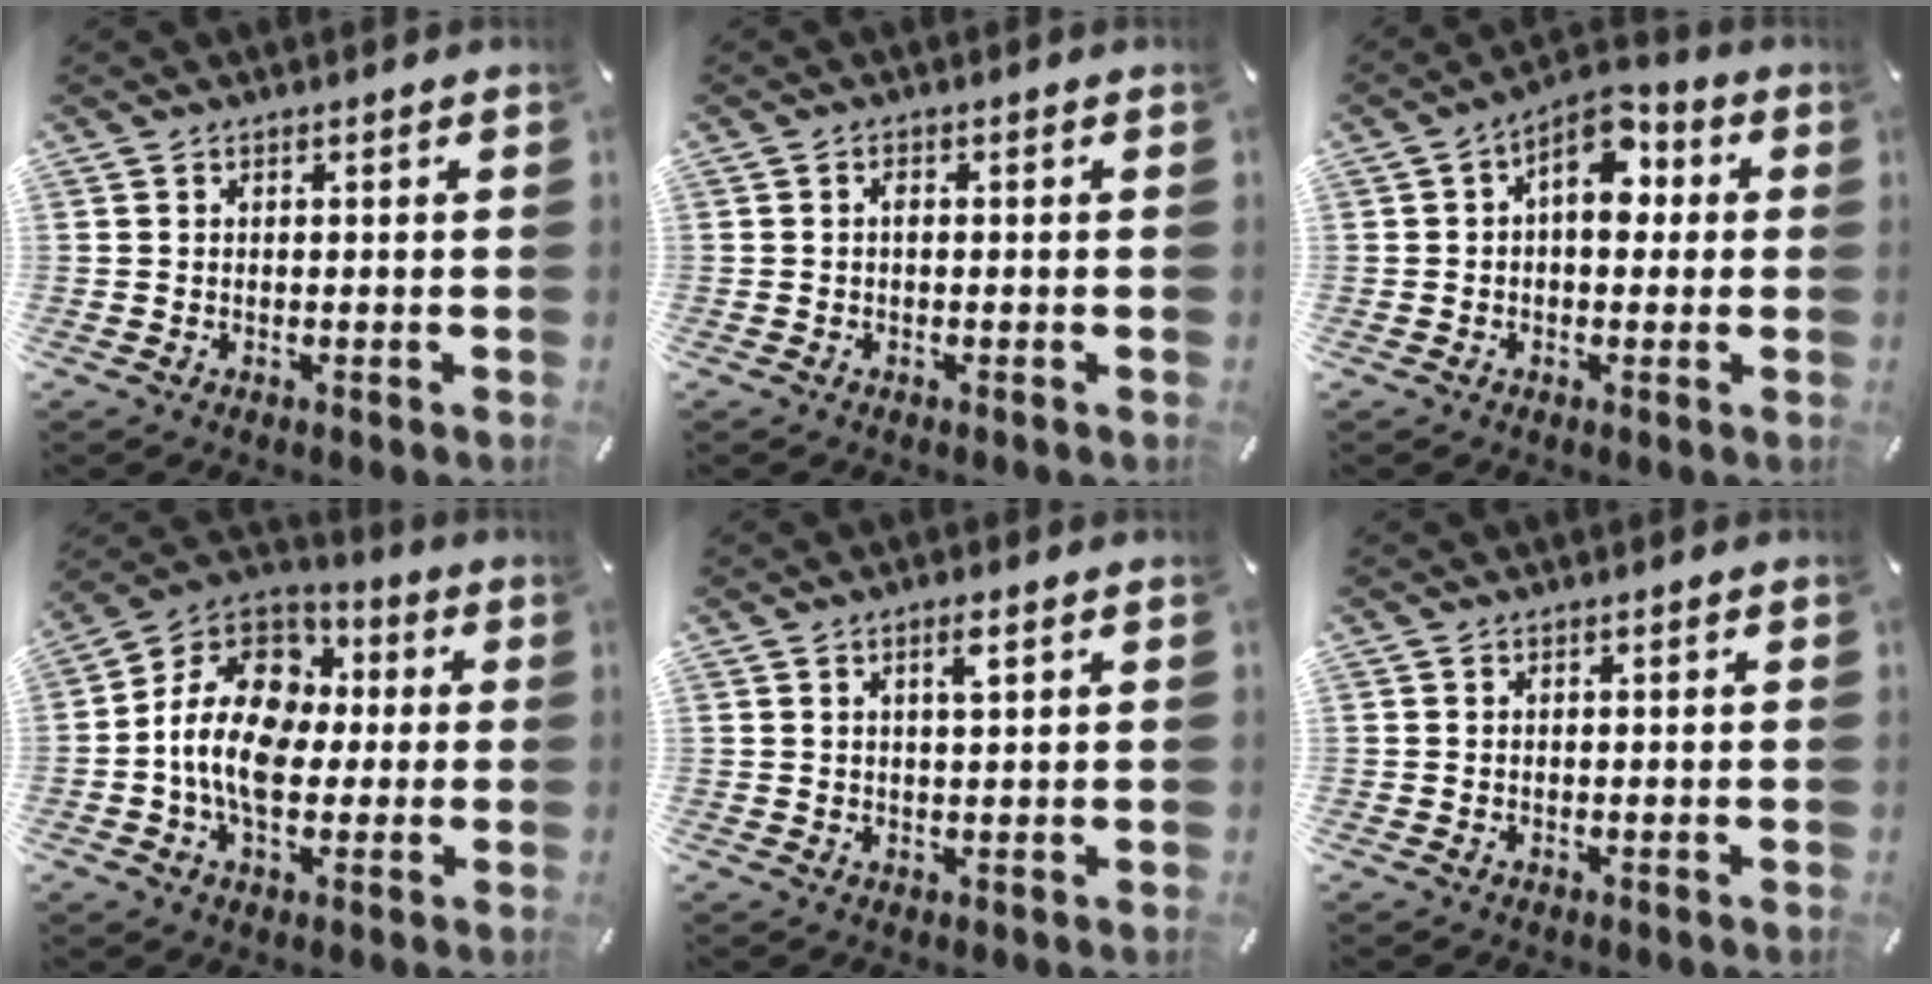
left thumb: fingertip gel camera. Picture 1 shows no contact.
{"total": 1.1, "force": [-0.2, 0.4, 1.0], "torque": [-0.020, 0.001, -0.004]}
{"total": 8.5, "force": [2.3, 5.1, 6.4], "torque": [-0.086, -0.010, 0.035]}
{"total": 15.4, "force": [-2.2, 11.5, 10.0], "torque": [-0.214, 0.017, -0.046]}
{"total": 2.7, "force": [1.3, 0.3, 2.3], "torque": [-0.050, 0.004, 0.020]}
{"total": 0.0}